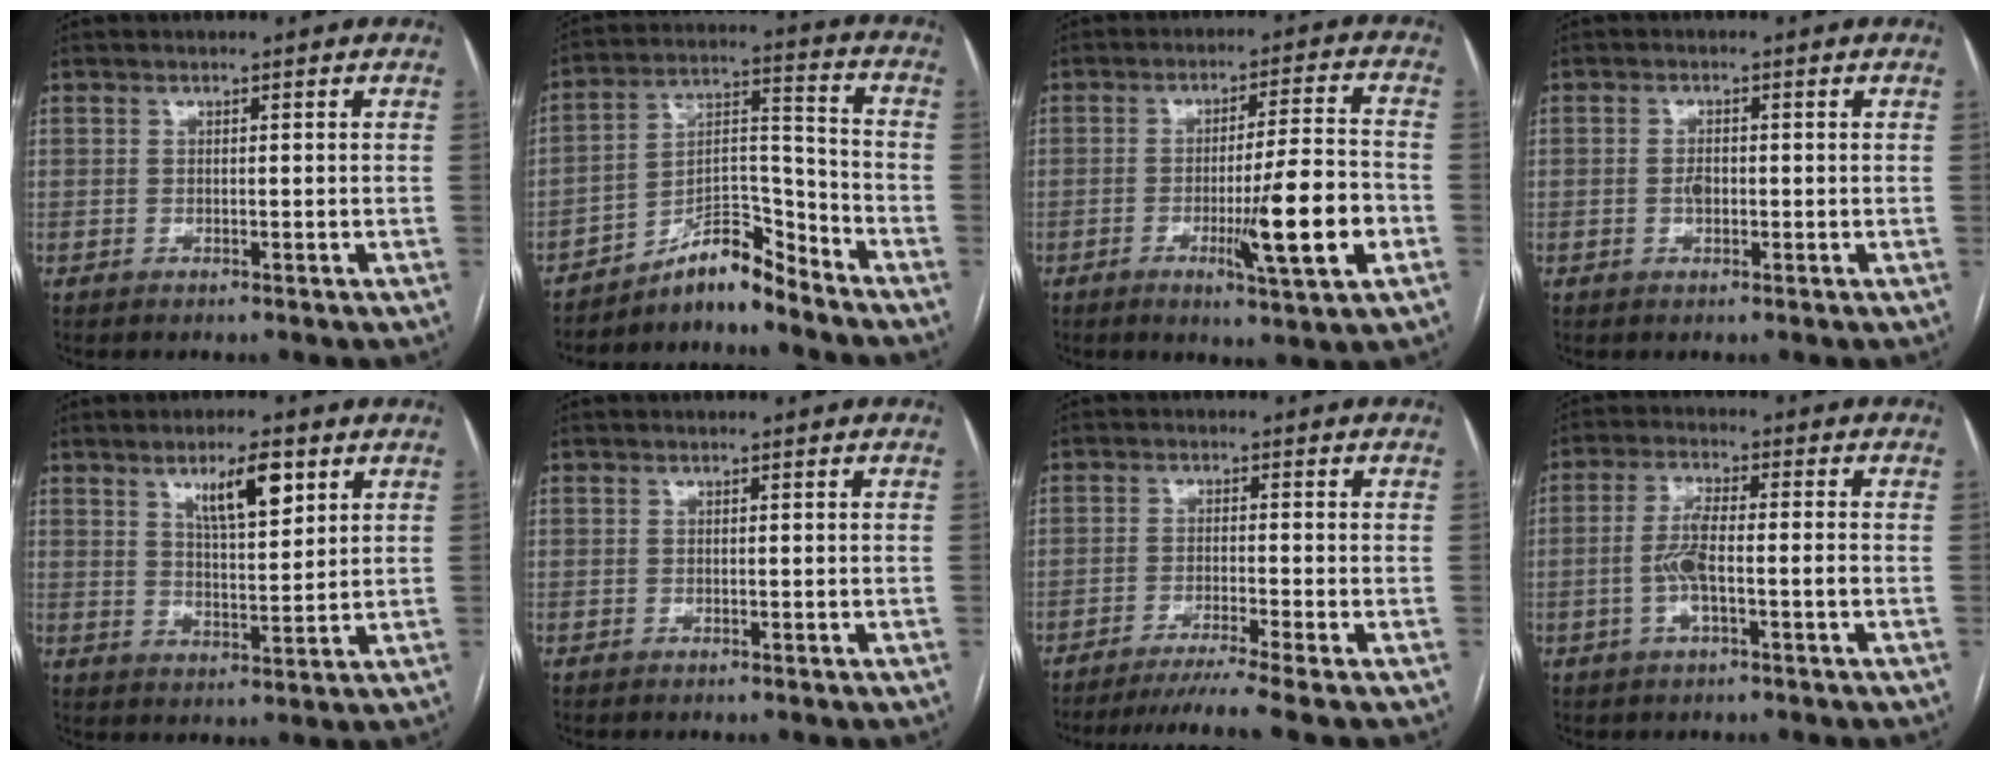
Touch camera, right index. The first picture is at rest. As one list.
[{"total": 8.2, "force": [-7.7, 1.5, 2.6], "torque": [-0.039, 0.043, -0.133]}, {"total": 12.0, "force": [-3.8, -0.1, 11.4], "torque": [-0.177, -0.014, -0.058]}, {"total": 1.6, "force": [-0.4, 0.8, 1.4], "torque": [-0.025, 0.002, -0.005]}, {"total": 7.7, "force": [4.1, 1.8, 6.3], "torque": [-0.108, -0.001, 0.073]}, {"total": 0.0}, {"total": 7.4, "force": [-6.2, -2.5, 3.2], "torque": [-0.042, -0.024, -0.100]}, {"total": 5.9, "force": [-1.5, 0.9, 5.6], "torque": [-0.121, 0.011, -0.029]}]